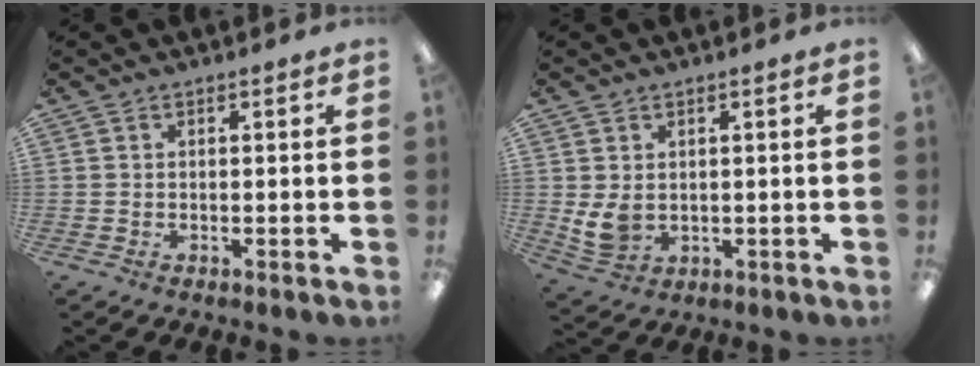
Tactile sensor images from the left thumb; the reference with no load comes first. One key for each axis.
{"total": 4.9, "fx": 1.3, "fy": 3.4, "fz": 3.2, "tx": -0.073, "ty": -0.010, "tz": 0.022}